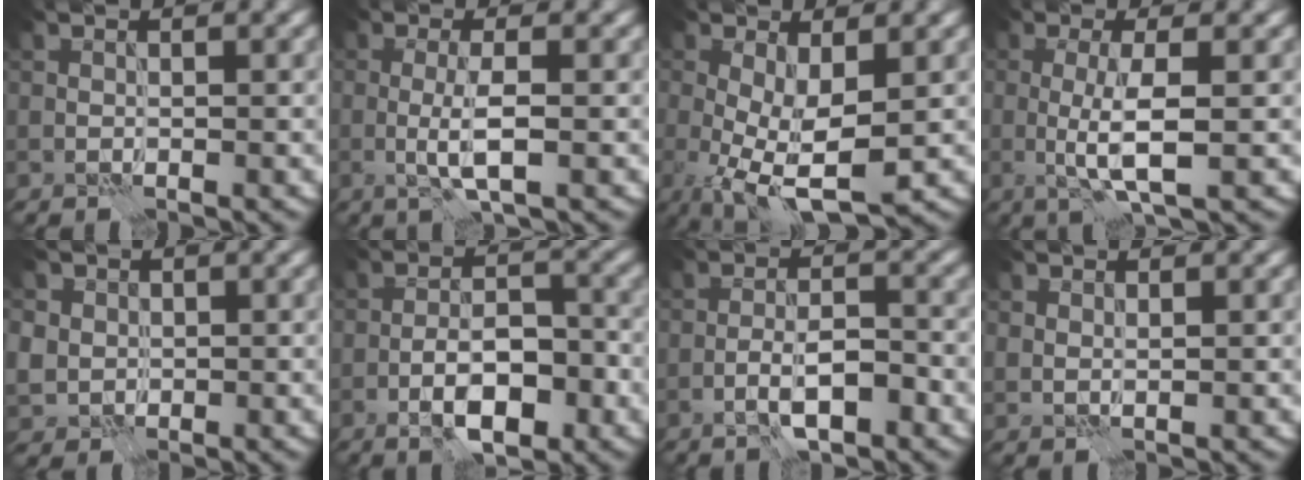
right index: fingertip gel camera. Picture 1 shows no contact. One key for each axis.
{"total": 2.9, "fx": -0.6, "fy": 0.2, "fz": 2.9, "tx": -0.055, "ty": -0.001, "tz": -0.014}
{"total": 7.0, "fx": -1.7, "fy": 2.7, "fz": 6.3, "tx": -0.129, "ty": -0.018, "tz": -0.025}
{"total": 4.0, "fx": -0.4, "fy": 0.4, "fz": 3.9, "tx": -0.077, "ty": -0.004, "tz": -0.009}
{"total": 4.2, "fx": 1.3, "fy": 3.7, "fz": 1.3, "tx": -0.045, "ty": 0.010, "tz": 0.020}
{"total": 5.3, "fx": -2.7, "fy": 1.9, "fz": 4.2, "tx": -0.062, "ty": 0.007, "tz": -0.048}
{"total": 3.8, "fx": -2.3, "fy": 0.9, "fz": 3.0, "tx": -0.051, "ty": 0.004, "tz": -0.041}
{"total": 0.6, "fx": 0.5, "fy": 0.2, "fz": 0.3, "tx": -0.007, "ty": -0.003, "tz": 0.013}